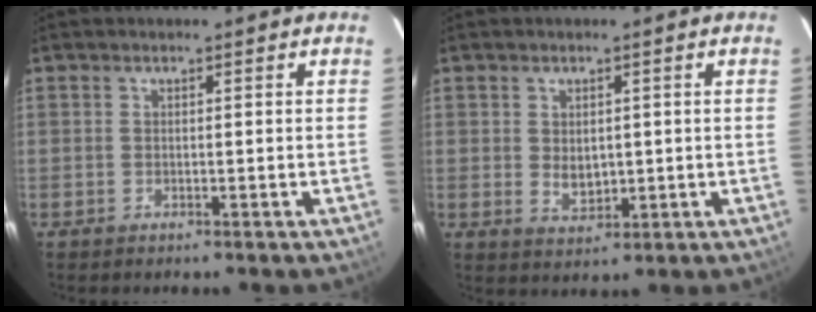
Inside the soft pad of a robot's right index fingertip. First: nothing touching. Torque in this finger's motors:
{"motor_torque": [0.11, 0.01, 0.28, 0.01]}